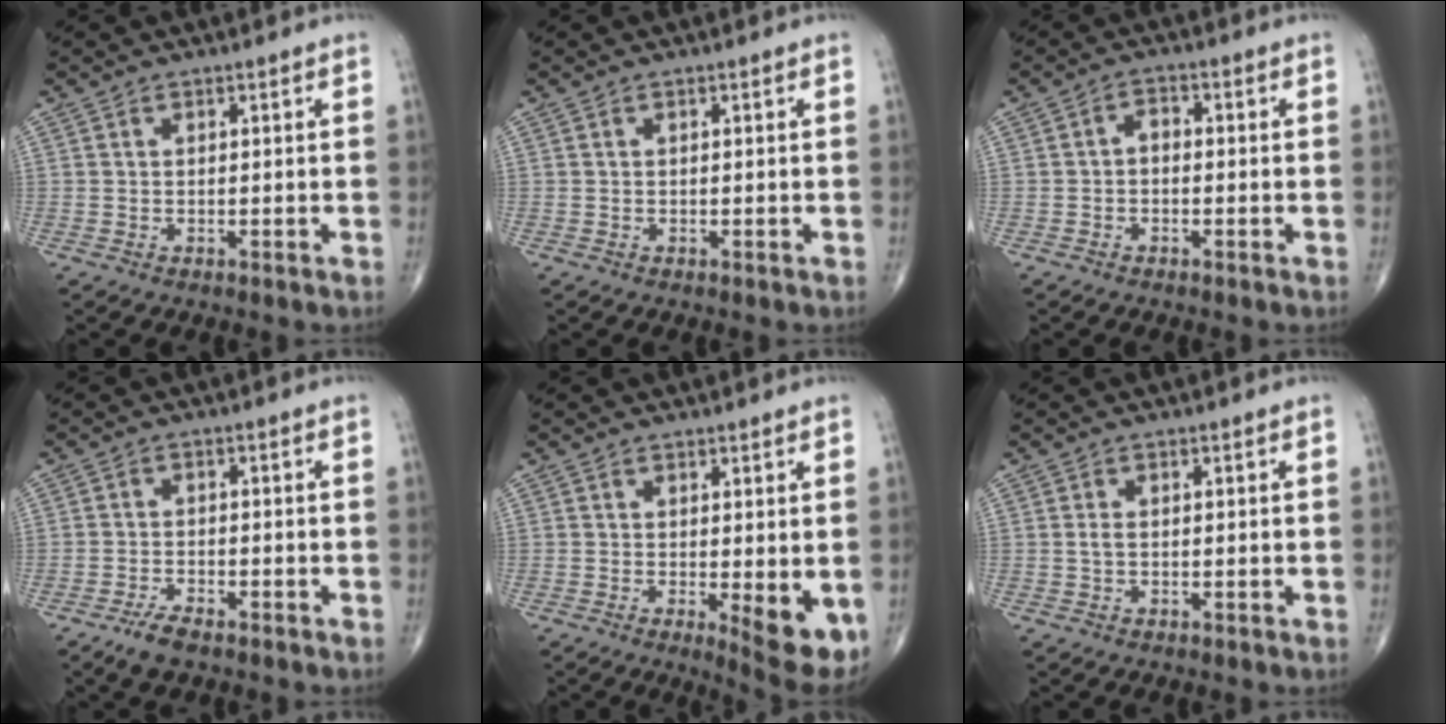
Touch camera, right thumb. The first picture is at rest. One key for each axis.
{"total": 0.0}
{"total": 2.6, "fx": -0.3, "fy": 1.8, "fz": 1.9, "tx": -0.021, "ty": 0.014, "tz": -0.012}
{"total": 3.8, "fx": -2.8, "fy": 1.3, "fz": 2.2, "tx": -0.050, "ty": 0.007, "tz": -0.052}
{"total": 7.0, "fx": -1.0, "fy": 2.1, "fz": 6.6, "tx": -0.083, "ty": -0.019, "tz": -0.007}
{"total": 1.0, "fx": 0.0, "fy": 0.5, "fz": 0.8, "tx": -0.019, "ty": -0.001, "tz": -0.001}